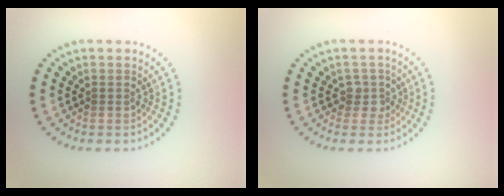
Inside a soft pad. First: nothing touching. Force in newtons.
{"total": 1.8, "press": 1.4, "slide": 1.2}